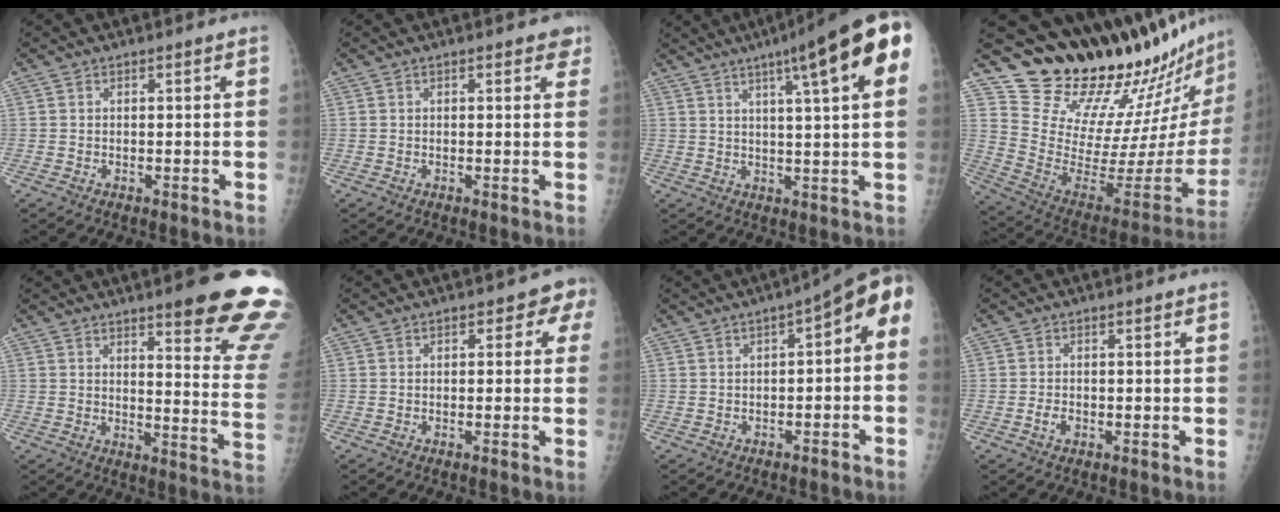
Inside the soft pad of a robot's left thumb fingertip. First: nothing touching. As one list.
[{"total": 2.6, "force": [1.9, 1.1, 1.4], "torque": [0.003, -0.002, 0.017]}, {"total": 17.1, "force": [8.0, 2.1, 15.0], "torque": [-0.204, -0.004, 0.102]}, {"total": 28.2, "force": [26.0, 4.2, 10.1], "torque": [-0.114, -0.238, 0.376]}, {"total": 19.7, "force": [13.5, 3.1, 14.0], "torque": [-0.150, -0.082, 0.164]}, {"total": 3.1, "force": [1.0, 2.0, 2.2], "torque": [0.010, 0.004, 0.000]}, {"total": 8.7, "force": [-0.4, 4.0, 7.7], "torque": [-0.077, 0.043, -0.014]}, {"total": 1.6, "force": [-0.5, 1.1, 1.1], "torque": [-0.020, 0.002, -0.008]}]